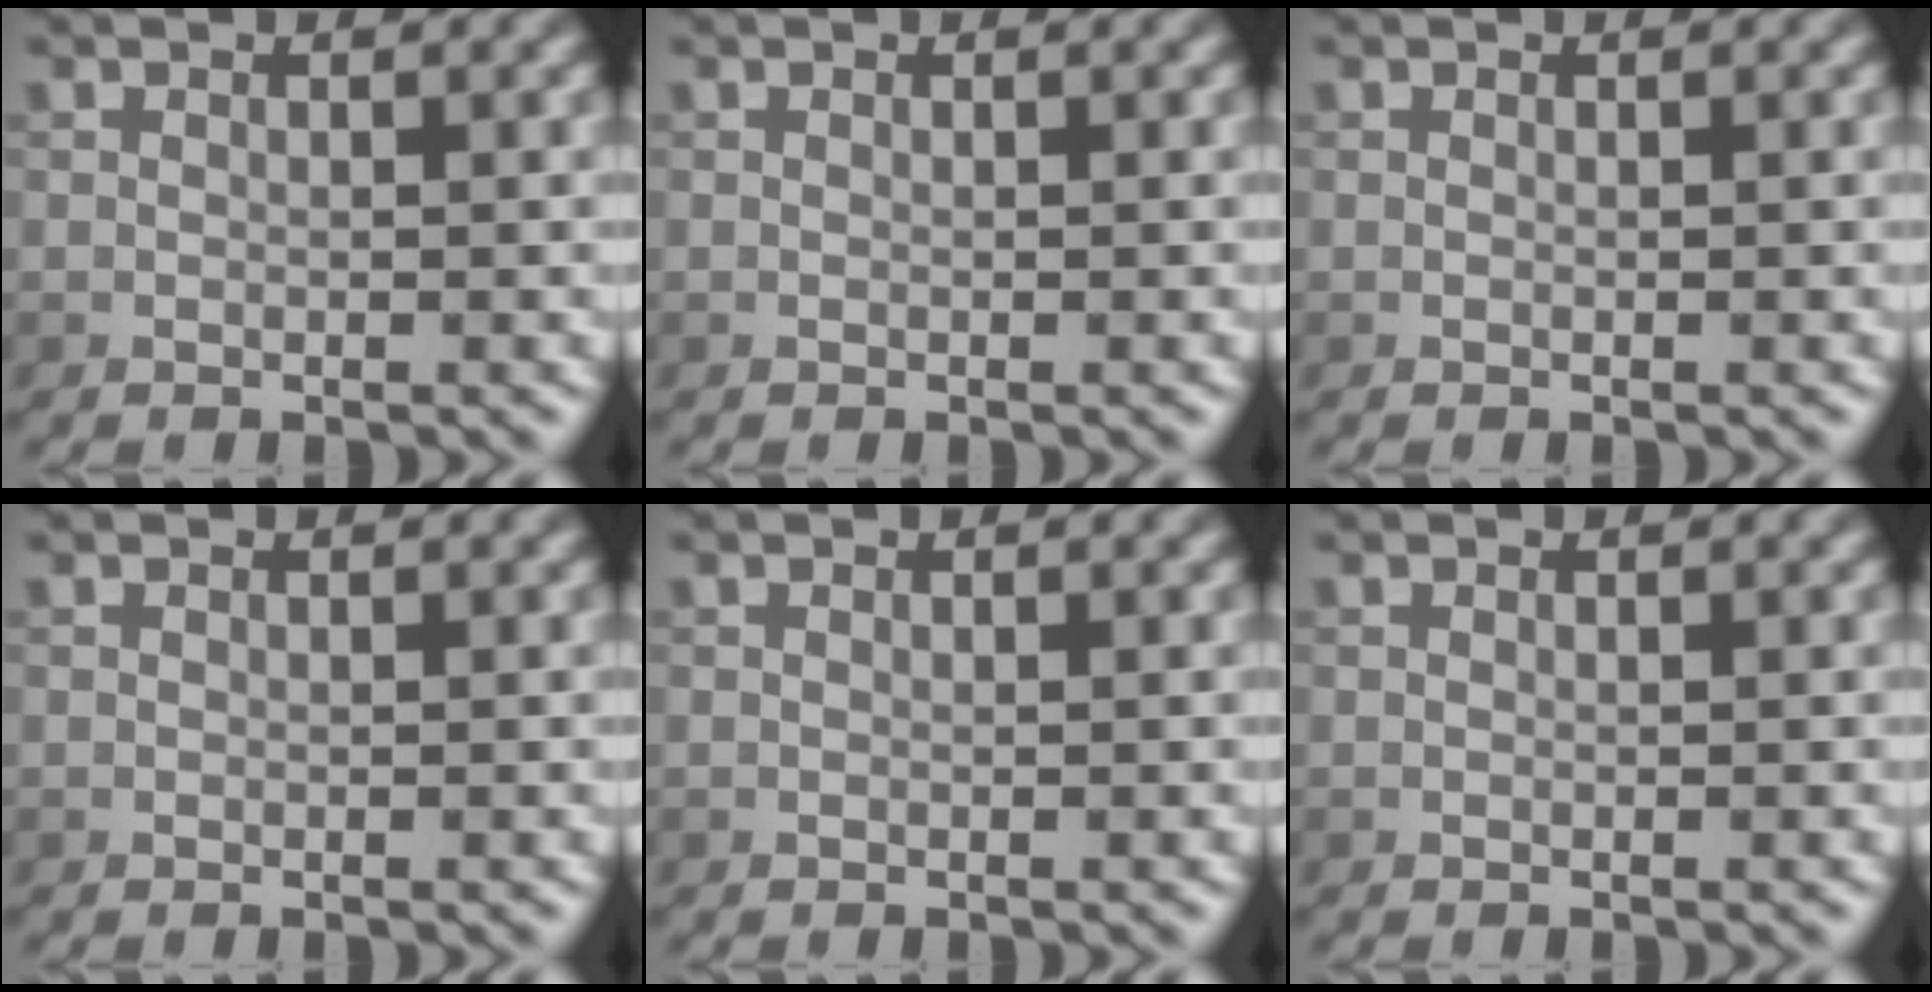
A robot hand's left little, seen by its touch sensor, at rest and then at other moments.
{"total": 0.0}
{"total": 0.0}
{"total": 0.0}
{"total": 0.0}
{"total": 0.0}